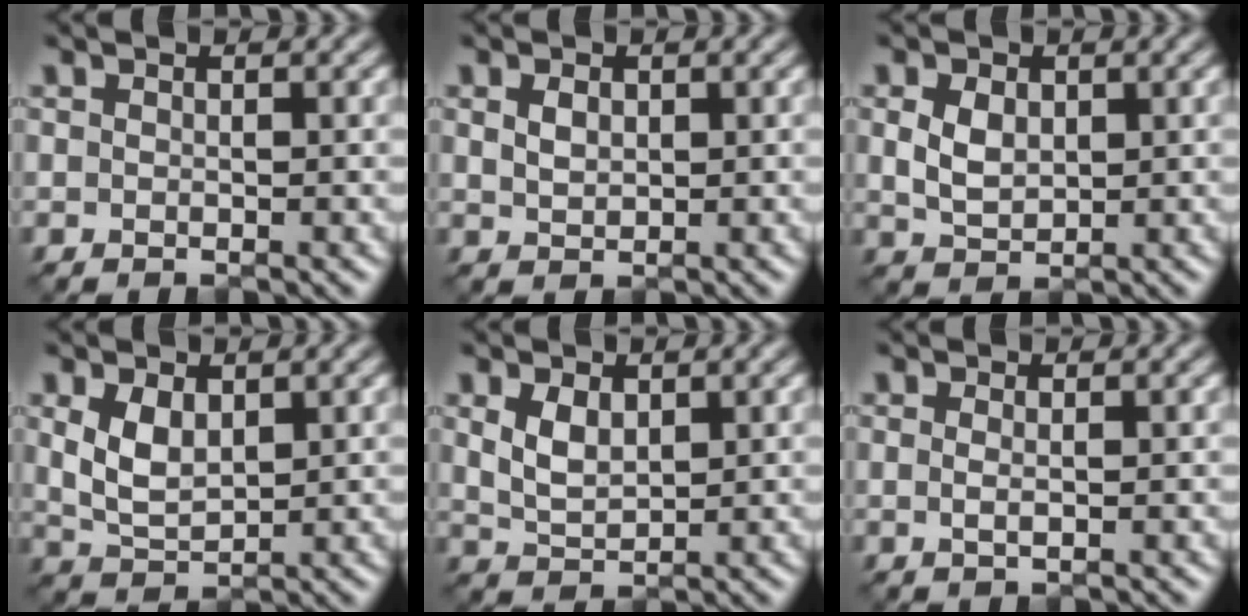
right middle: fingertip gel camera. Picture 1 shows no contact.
{"total": 1.5, "force": [0.6, 1.0, 1.0], "torque": [-0.019, 0.000, 0.014]}
{"total": 2.7, "force": [0.7, 1.9, 1.8], "torque": [-0.043, -0.001, 0.016]}
{"total": 3.4, "force": [1.2, 2.0, 2.5], "torque": [-0.060, -0.002, 0.030]}
{"total": 2.7, "force": [1.1, 1.6, 1.8], "torque": [-0.046, -0.003, 0.027]}
{"total": 0.7, "force": [0.1, 0.2, 0.7], "torque": [-0.015, -0.001, 0.001]}